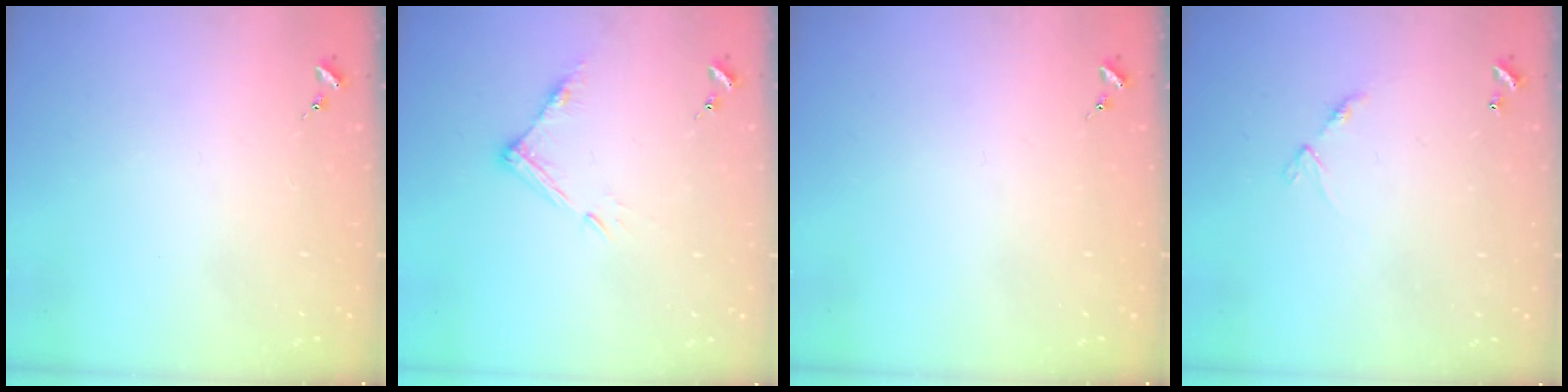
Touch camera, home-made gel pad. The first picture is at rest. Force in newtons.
{"total": 8.0, "press": 8.0, "slide": 0.4}
{"total": 0.0}
{"total": 6.2, "press": 6.2, "slide": 0.7}